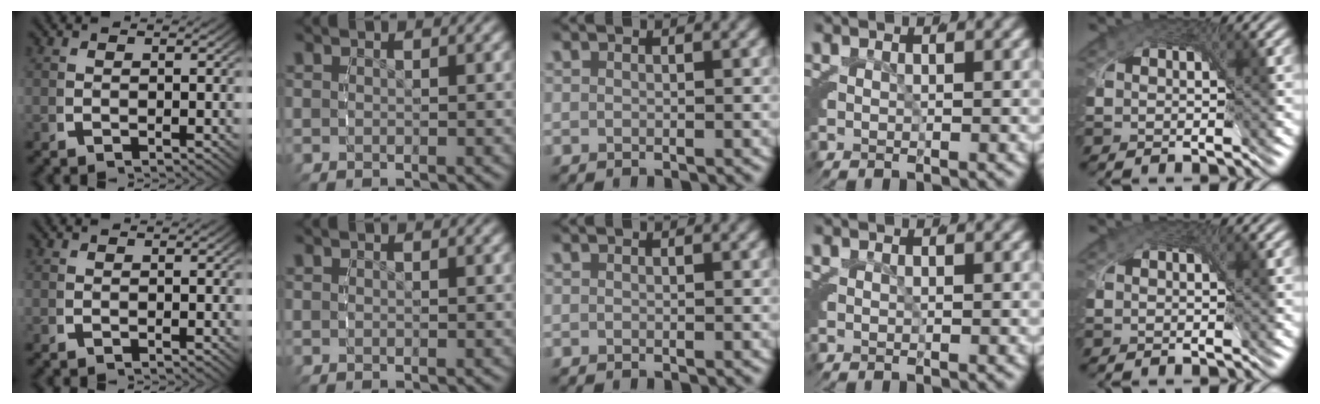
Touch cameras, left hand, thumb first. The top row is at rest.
{}